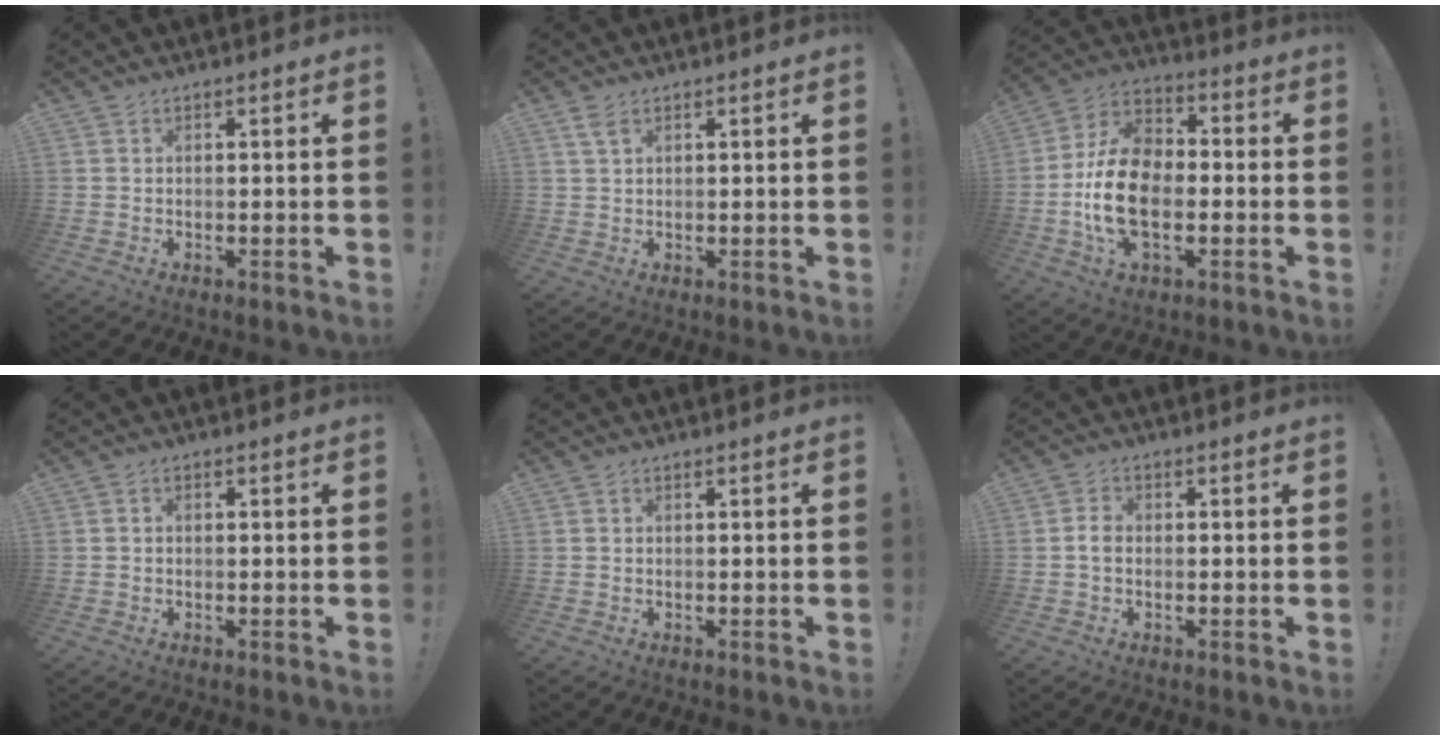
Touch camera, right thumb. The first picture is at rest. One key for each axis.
{"total": 3.1, "fx": 1.7, "fy": 1.3, "fz": 2.2, "tx": -0.041, "ty": -0.001, "tz": 0.032}
{"total": 17.9, "fx": -3.8, "fy": 11.6, "fz": 13.1, "tx": -0.248, "ty": 0.021, "tz": -0.064}
{"total": 0.9, "fx": -0.5, "fy": 0.6, "fz": 0.5, "tx": -0.013, "ty": 0.005, "tz": -0.009}
{"total": 0.0}
{"total": 2.7, "fx": -0.6, "fy": 1.7, "fz": 1.9, "tx": -0.037, "ty": 0.010, "tz": -0.011}